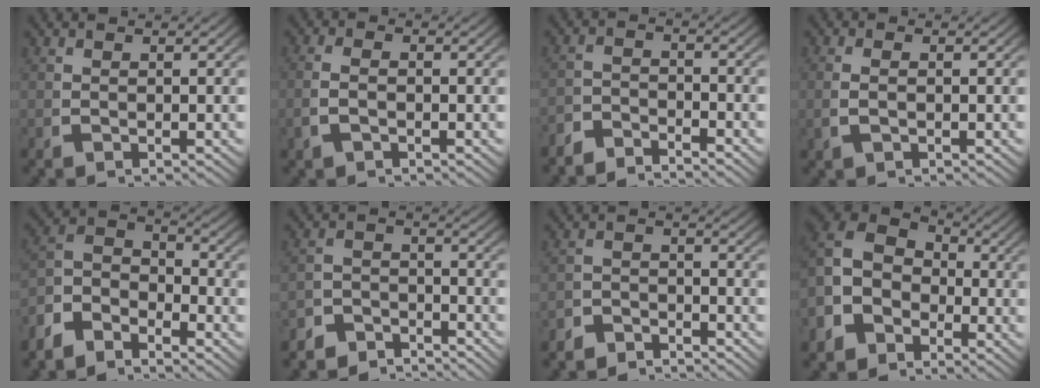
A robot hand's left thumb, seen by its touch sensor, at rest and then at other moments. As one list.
[{"total": 1.4, "force": [-0.5, 0.7, 1.1], "torque": [-0.031, 0.003, -0.010]}, {"total": 3.2, "force": [-3.2, 0.5, -0.1], "torque": [0.013, -0.007, -0.064]}, {"total": 1.1, "force": [-0.2, 0.5, 1.0], "torque": [-0.027, 0.003, -0.001]}, {"total": 6.6, "force": [-0.3, 5.0, 4.3], "torque": [-0.072, 0.001, -0.026]}, {"total": 4.6, "force": [-4.4, 1.2, 0.5], "torque": [0.007, -0.016, -0.078]}, {"total": 3.6, "force": [-3.5, 0.6, -0.1], "torque": [0.012, -0.010, -0.063]}, {"total": 9.2, "force": [1.0, 7.4, 5.4], "torque": [-0.117, -0.005, 0.014]}]